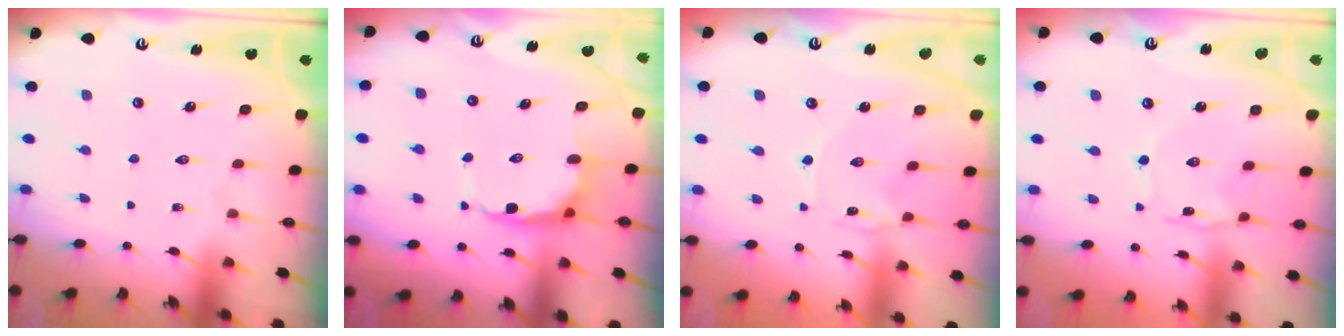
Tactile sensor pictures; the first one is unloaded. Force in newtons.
{"total": 7.3, "press": 7.2, "slide": 1.6}
{"total": 0.0}
{"total": 1.0, "press": 1.0, "slide": 0.1}